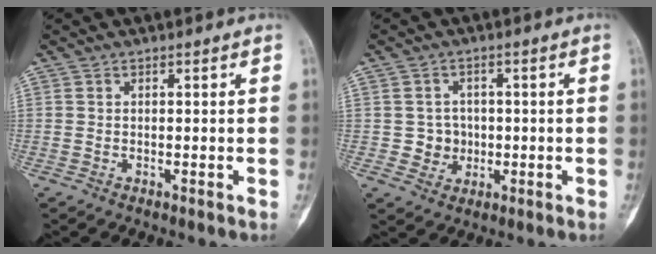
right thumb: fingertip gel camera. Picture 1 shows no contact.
{"total": 4.3, "force": [-0.3, 4.1, 1.0], "torque": [0.012, 0.009, -0.003]}